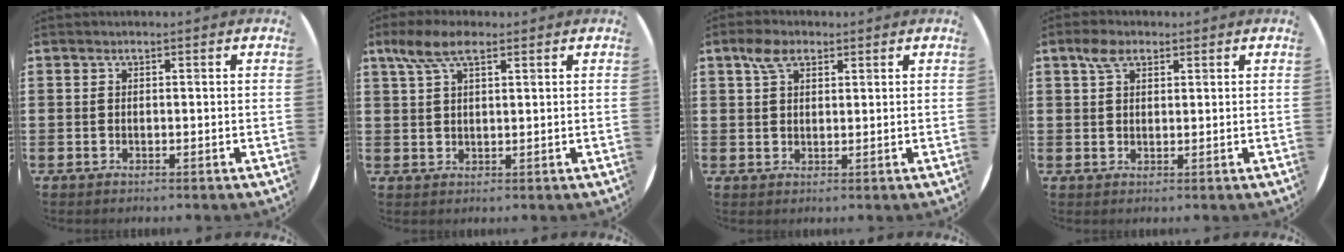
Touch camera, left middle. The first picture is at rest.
{"total": 5.6, "force": [3.3, 2.3, 3.9], "torque": [-0.076, 0.006, 0.057]}
{"total": 3.9, "force": [2.4, 2.1, 2.2], "torque": [-0.040, 0.006, 0.043]}
{"total": 3.3, "force": [2.2, 1.8, 1.8], "torque": [-0.031, 0.004, 0.038]}